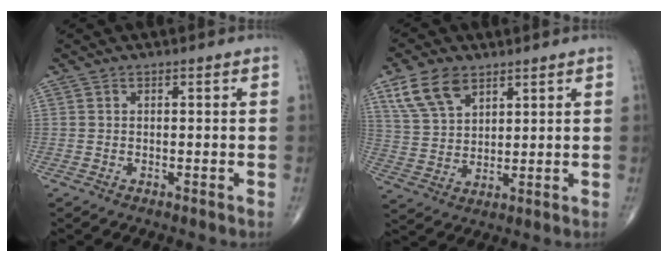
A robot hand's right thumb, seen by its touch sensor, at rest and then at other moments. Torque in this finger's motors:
{"motor_torque": [-0.66, 1.02, 0.62, 0.46, 0.07]}